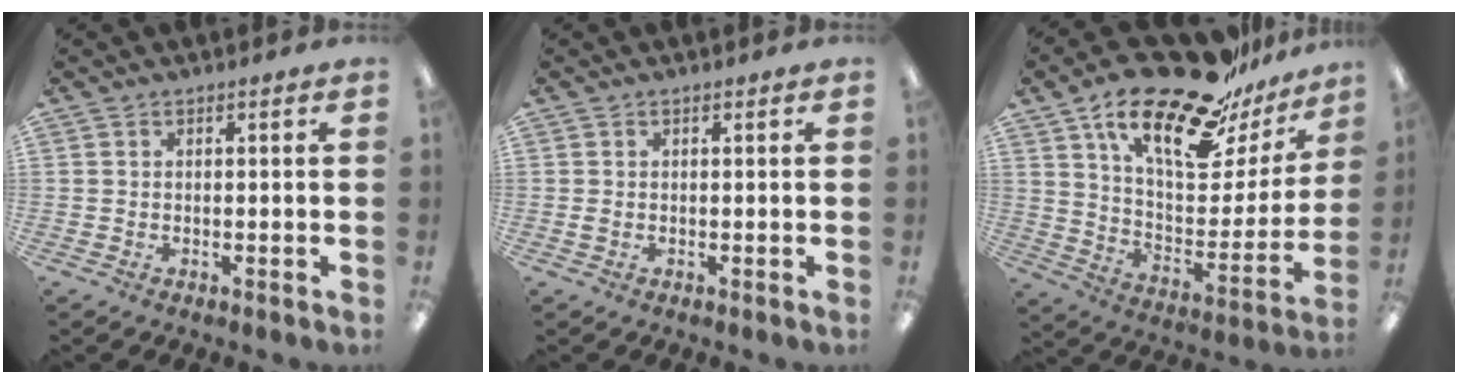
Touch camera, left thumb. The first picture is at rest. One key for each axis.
{"total": 0.9, "fx": 0.1, "fy": 0.5, "fz": 0.7, "tx": -0.014, "ty": 0.003, "tz": 0.001}
{"total": 24.0, "fx": 18.2, "fy": 7.6, "fz": 13.6, "tx": -0.222, "ty": -0.121, "tz": 0.305}